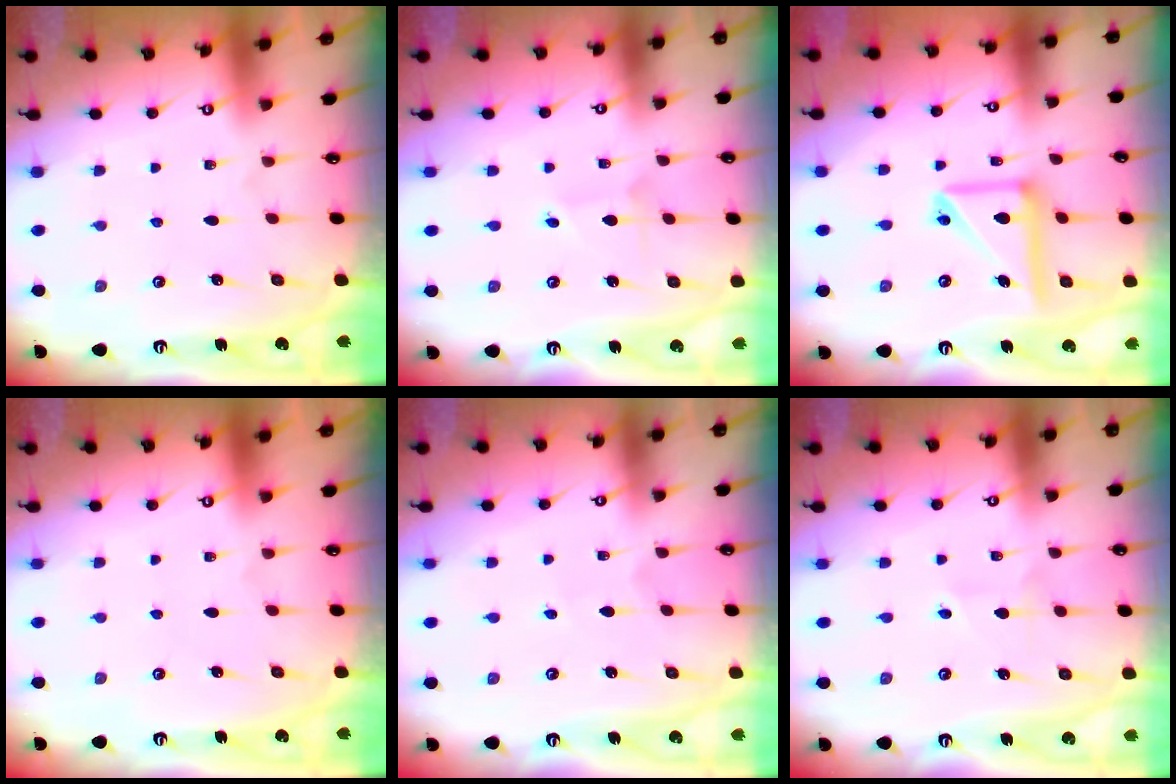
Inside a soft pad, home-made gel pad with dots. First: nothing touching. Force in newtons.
{"total": 1.2, "press": 1.2, "slide": 0.1}
{"total": 13.5, "press": 13.4, "slide": 1.5}
{"total": 0.0}
{"total": 2.3, "press": 2.2, "slide": 0.2}
{"total": 2.3, "press": 2.3, "slide": 0.4}